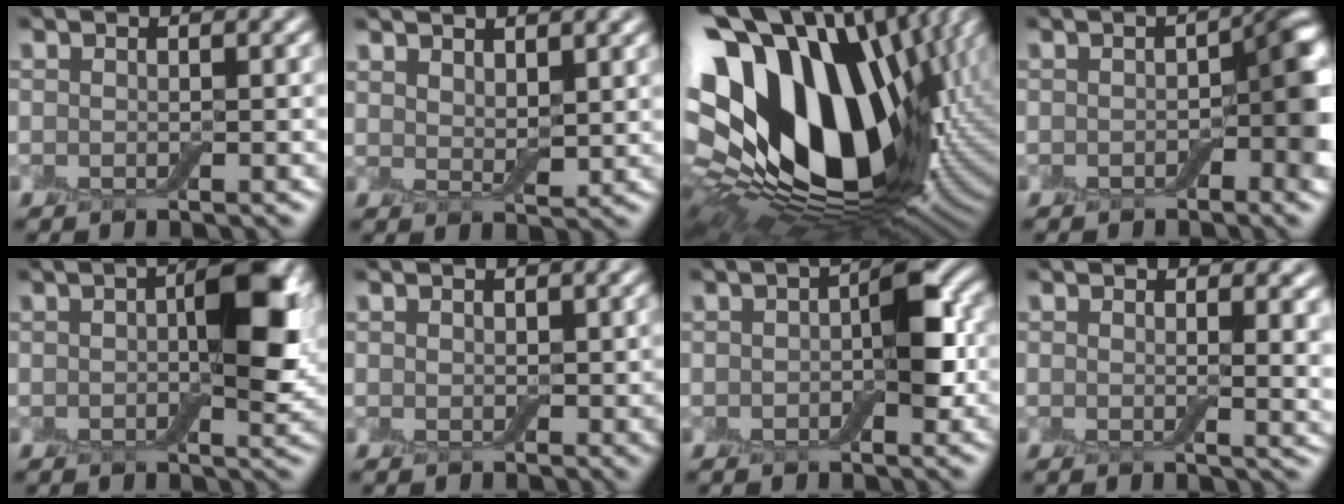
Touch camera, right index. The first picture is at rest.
{"total": 2.6, "force": [2.2, 1.0, 1.1], "torque": [-0.030, -0.001, 0.048]}
{"total": 21.4, "force": [2.7, 12.6, 17.1], "torque": [-0.314, -0.038, 0.057]}
{"total": 5.0, "force": [-0.8, 2.9, 4.0], "torque": [-0.038, 0.003, -0.018]}
{"total": 6.4, "force": [0.8, 2.8, 5.7], "torque": [-0.076, 0.008, 0.010]}
{"total": 1.0, "force": [0.4, 0.8, 0.3], "torque": [-0.002, -0.003, 0.008]}
{"total": 4.3, "force": [0.1, 2.3, 3.6], "torque": [-0.042, 0.006, -0.003]}
{"total": 3.3, "force": [0.8, 1.9, 2.6], "torque": [-0.038, -0.014, 0.016]}